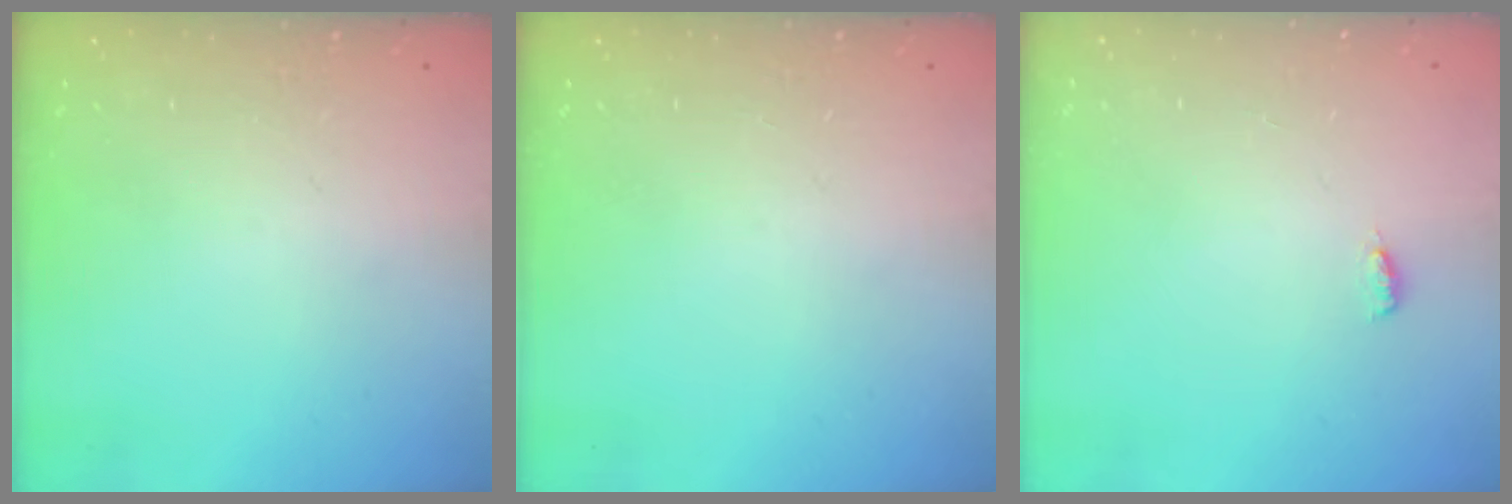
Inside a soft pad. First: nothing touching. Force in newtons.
{"total": 0.0}
{"total": 3.7, "press": 3.3, "slide": 1.7}